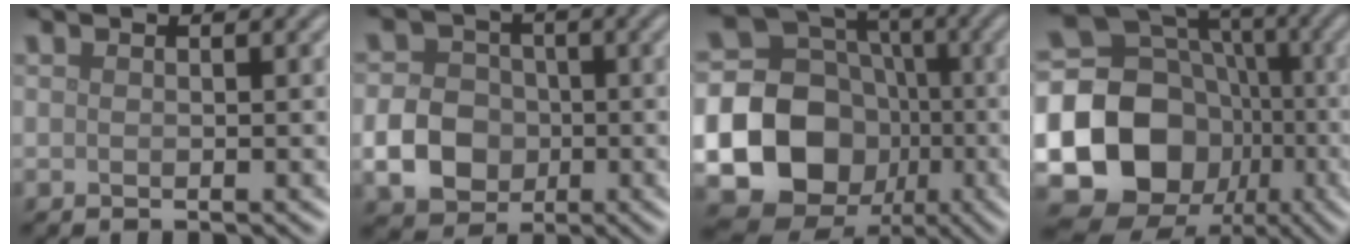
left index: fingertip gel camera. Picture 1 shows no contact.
{"total": 5.1, "force": [-1.1, 4.3, 2.5], "torque": [-0.047, 0.003, -0.029]}
{"total": 23.4, "force": [-5.3, 21.7, 7.2], "torque": [-0.185, -0.035, -0.124]}
{"total": 19.0, "force": [-4.6, 16.8, 7.5], "torque": [-0.179, -0.008, -0.105]}